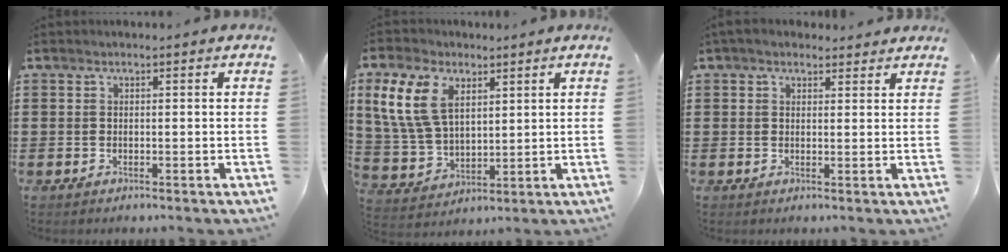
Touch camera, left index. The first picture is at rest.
{"total": 10.3, "force": [4.7, 6.4, 6.6], "torque": [-0.175, 0.009, 0.084]}
{"total": 3.6, "force": [3.2, 1.2, 1.2], "torque": [-0.032, -0.002, 0.061]}